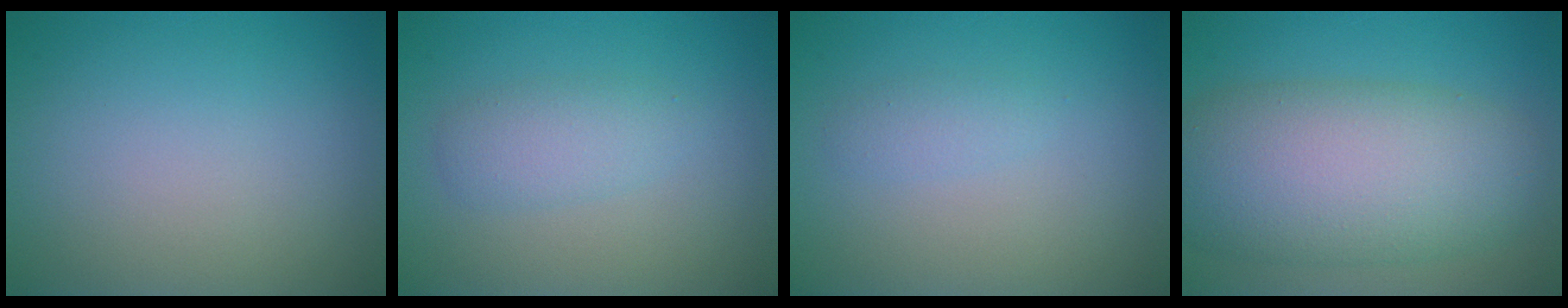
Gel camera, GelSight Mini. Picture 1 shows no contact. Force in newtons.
{"total": 2.3, "press": 2.3, "slide": 0.1}
{"total": 1.1, "press": 1.0, "slide": 0.1}
{"total": 10.1, "press": 10.1, "slide": 0.3}